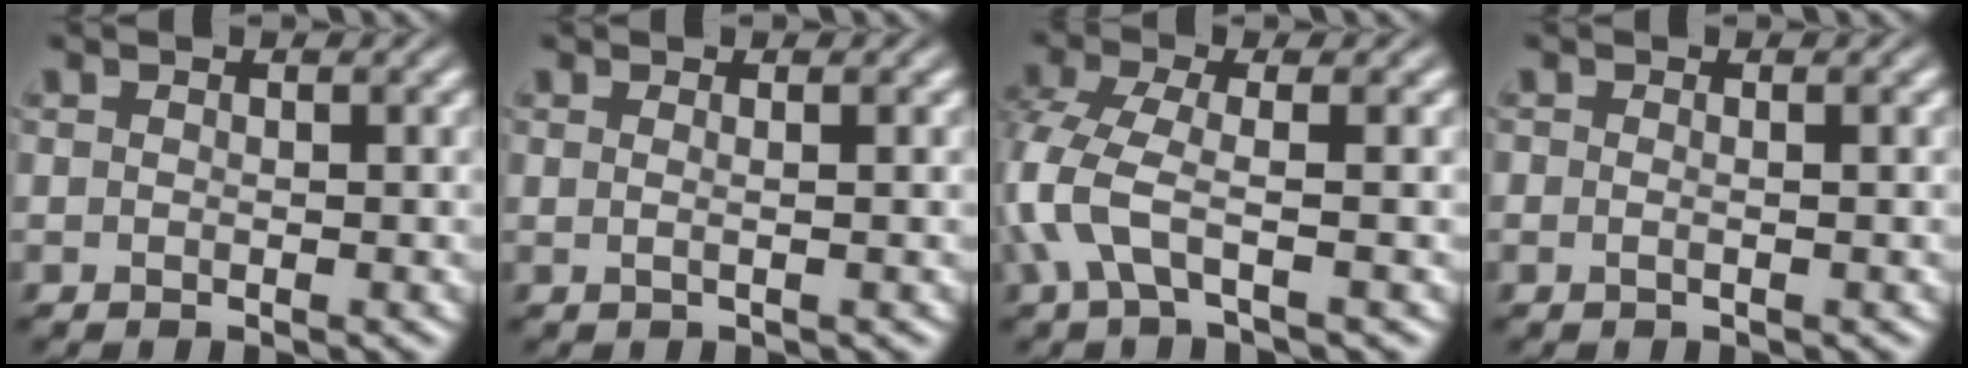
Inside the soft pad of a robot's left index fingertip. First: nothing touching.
{"total": 1.2, "force": [0.3, 0.5, 1.0], "torque": [-0.011, -0.004, -0.007]}
{"total": 4.5, "force": [-1.5, 1.4, 4.0], "torque": [-0.106, -0.001, -0.038]}
{"total": 1.2, "force": [0.2, 0.6, 1.0], "torque": [-0.007, -0.007, -0.014]}